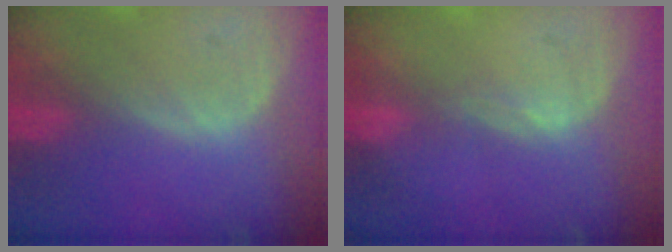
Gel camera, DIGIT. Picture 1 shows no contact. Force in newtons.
{"total": 1.0, "press": 0.7, "slide": 0.7}